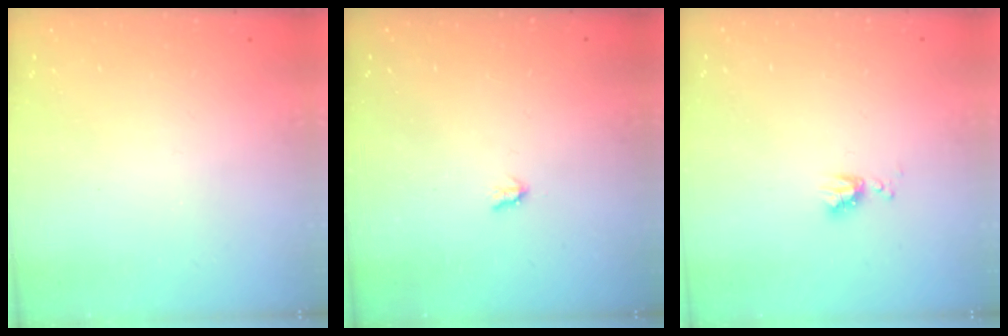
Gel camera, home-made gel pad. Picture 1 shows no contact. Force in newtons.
{"total": 1.9, "press": 1.9, "slide": 0.3}
{"total": 4.9, "press": 4.8, "slide": 0.8}